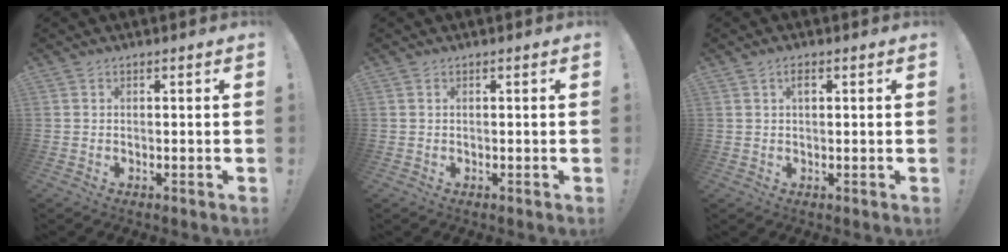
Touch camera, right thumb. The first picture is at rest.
{"total": 0.0}
{"total": 2.0, "force": [0.8, 1.3, 1.3], "torque": [-0.014, -0.001, 0.010]}